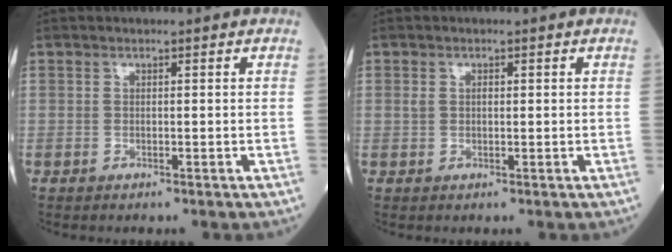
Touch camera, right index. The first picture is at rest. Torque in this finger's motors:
{"motor_torque": [0.13, 0.06, 0.09, 0.03]}